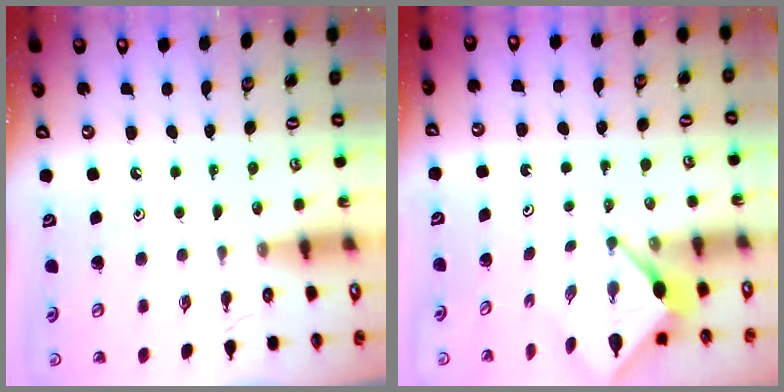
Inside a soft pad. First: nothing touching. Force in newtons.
{"total": 2.9, "press": 2.9, "slide": 0.2}